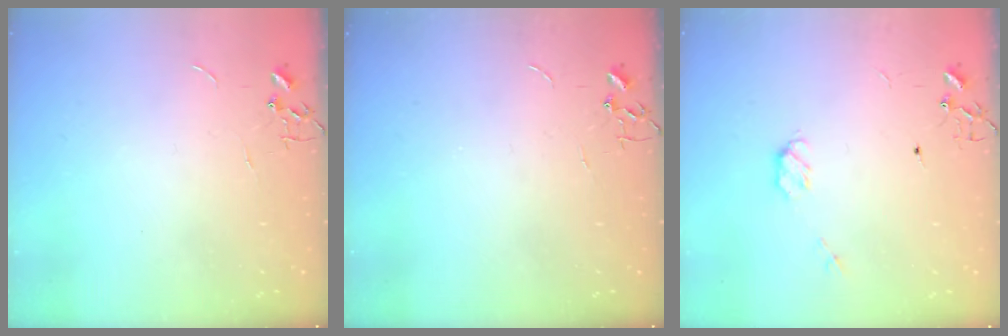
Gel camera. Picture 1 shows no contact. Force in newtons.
{"total": 0.0}
{"total": 3.9, "press": 3.8, "slide": 0.8}